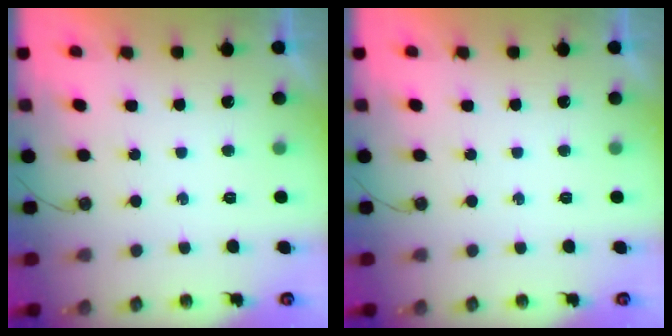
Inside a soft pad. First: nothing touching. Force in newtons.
{"total": 0.0}